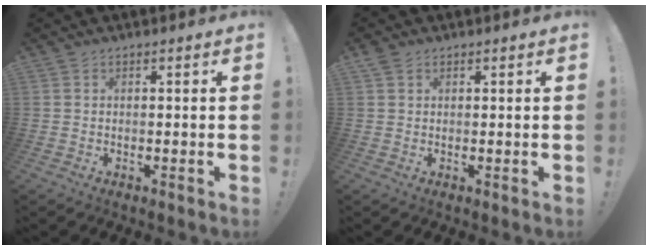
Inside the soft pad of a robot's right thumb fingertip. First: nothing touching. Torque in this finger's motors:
{"motor_torque": [-1.00, 2.45, 0.47, 0.20, 0.06]}